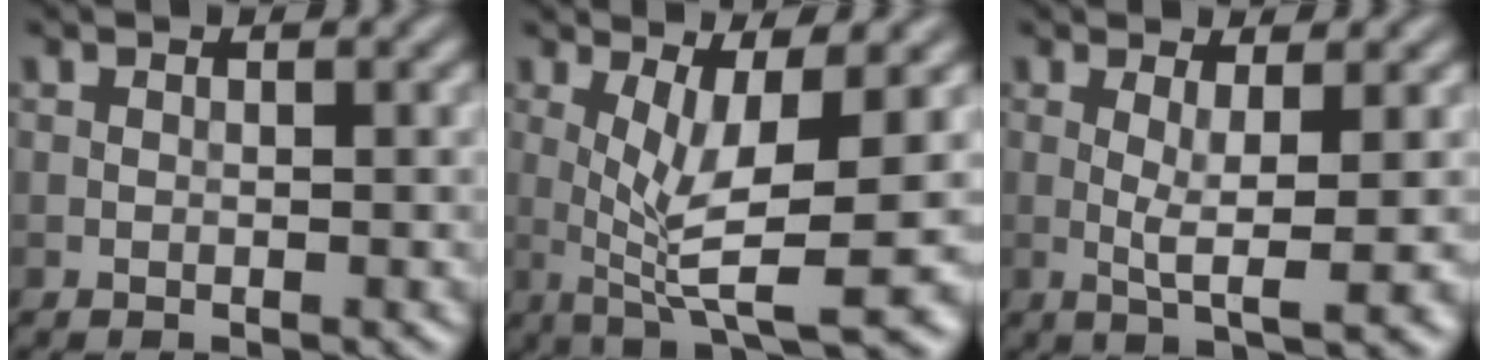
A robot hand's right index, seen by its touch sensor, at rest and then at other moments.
{"total": 7.5, "force": [0.2, 1.9, 7.2], "torque": [-0.126, -0.012, 0.011]}
{"total": 4.0, "force": [0.3, 0.6, 3.9], "torque": [-0.072, -0.009, 0.007]}